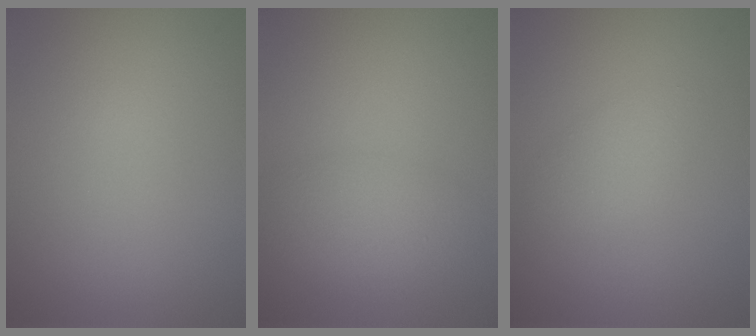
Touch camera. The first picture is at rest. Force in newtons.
{"total": 2.8, "press": 2.8, "slide": 0.2}
{"total": 1.8, "press": 1.8, "slide": 0.1}